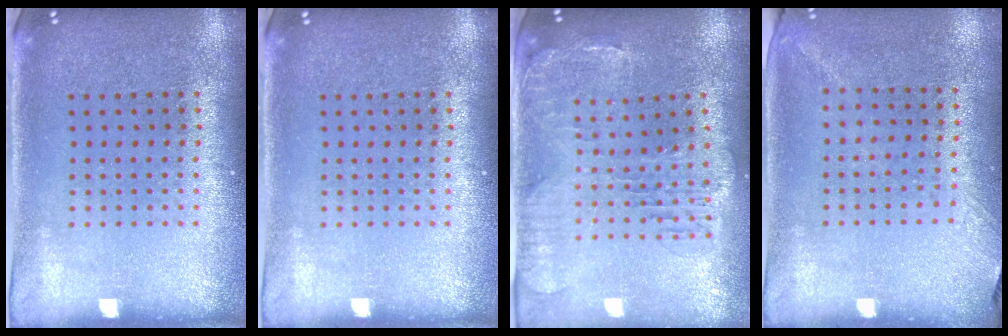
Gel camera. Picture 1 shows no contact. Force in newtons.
{"total": 0.0}
{"total": 1.5, "press": 1.4, "slide": 0.4}
{"total": 1.3, "press": 1.0, "slide": 0.8}